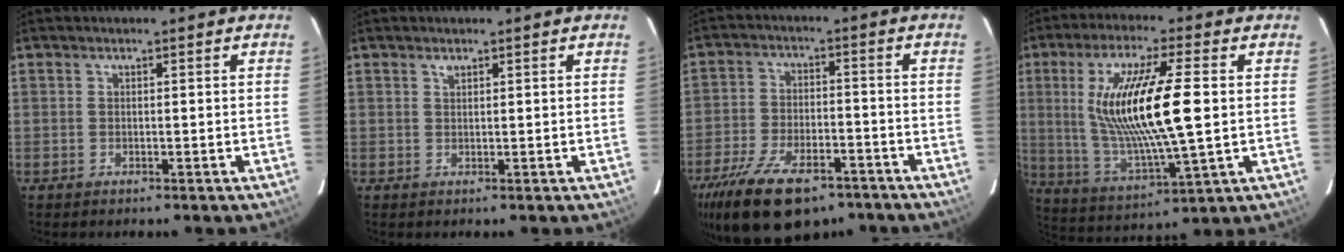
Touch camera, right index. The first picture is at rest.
{"total": 0.7, "force": [0.5, 0.3, 0.3], "torque": [-0.004, 0.002, 0.010]}
{"total": 19.0, "force": [-12.9, 8.6, 11.0], "torque": [-0.233, -0.026, -0.206]}
{"total": 18.4, "force": [2.2, 3.0, 18.0], "torque": [-0.344, -0.010, 0.054]}